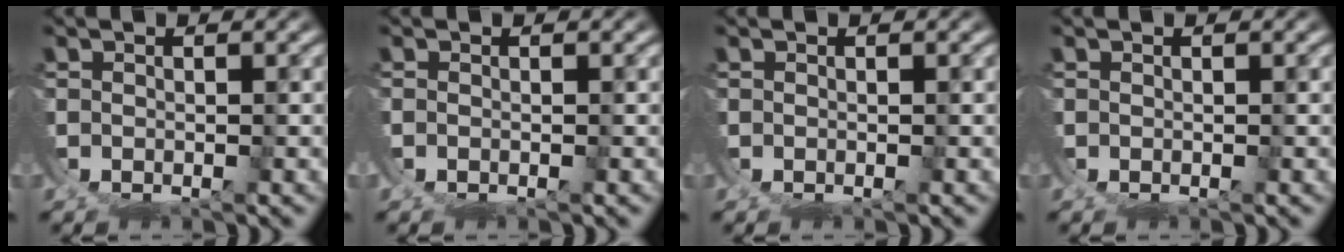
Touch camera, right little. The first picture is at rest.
{"total": 0.6, "force": [-0.2, 0.5, 0.3], "torque": [-0.014, -0.001, -0.005]}
{"total": 0.0}
{"total": 0.0}